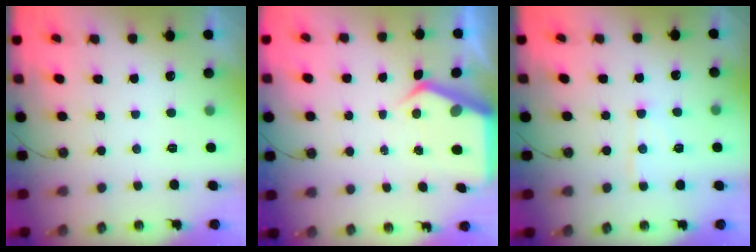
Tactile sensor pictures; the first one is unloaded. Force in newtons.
{"total": 5.2, "press": 5.2, "slide": 0.3}
{"total": 7.3, "press": 7.3, "slide": 0.5}